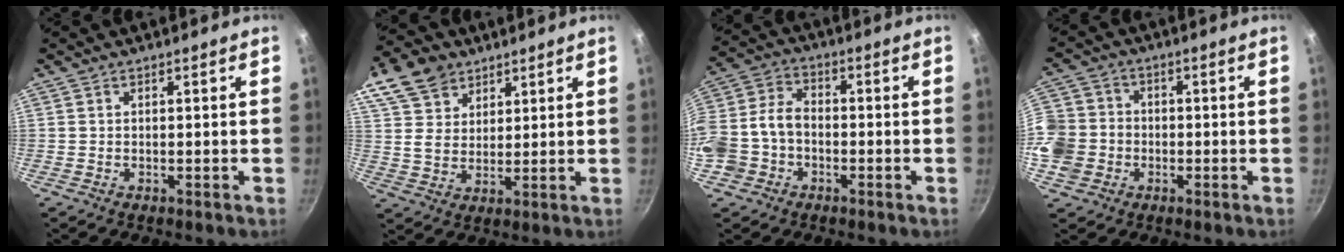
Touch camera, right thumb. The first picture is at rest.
{"total": 12.9, "force": [7.8, 8.9, 5.3], "torque": [-0.087, -0.010, 0.142]}
{"total": 12.4, "force": [-3.8, 9.3, 7.2], "torque": [-0.142, 0.048, -0.081]}
{"total": 13.9, "force": [-3.0, 12.2, 6.0], "torque": [-0.128, 0.038, -0.069]}